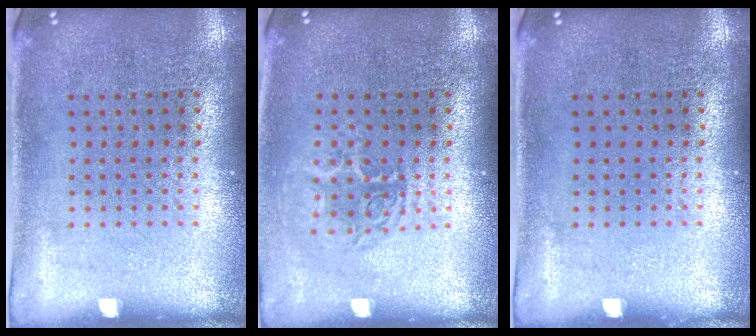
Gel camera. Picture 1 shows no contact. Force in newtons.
{"total": 1.5, "press": 1.2, "slide": 0.8}
{"total": 0.0}